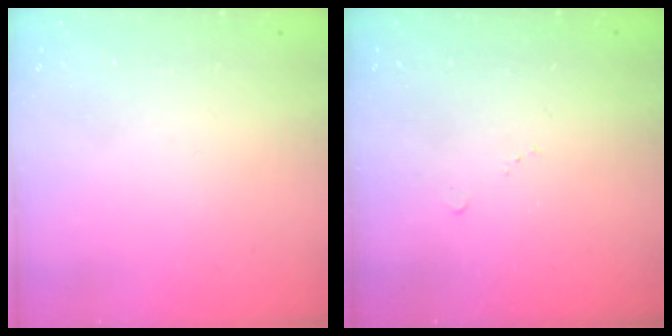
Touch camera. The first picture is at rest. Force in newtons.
{"total": 4.4, "press": 4.3, "slide": 0.7}